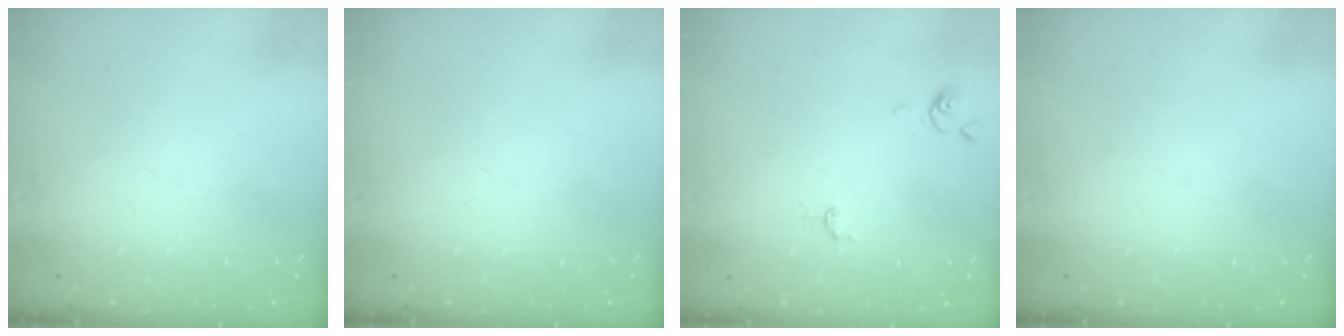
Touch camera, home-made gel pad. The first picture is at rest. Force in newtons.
{"total": 0.0}
{"total": 2.2, "press": 2.2, "slide": 0.3}
{"total": 0.0}